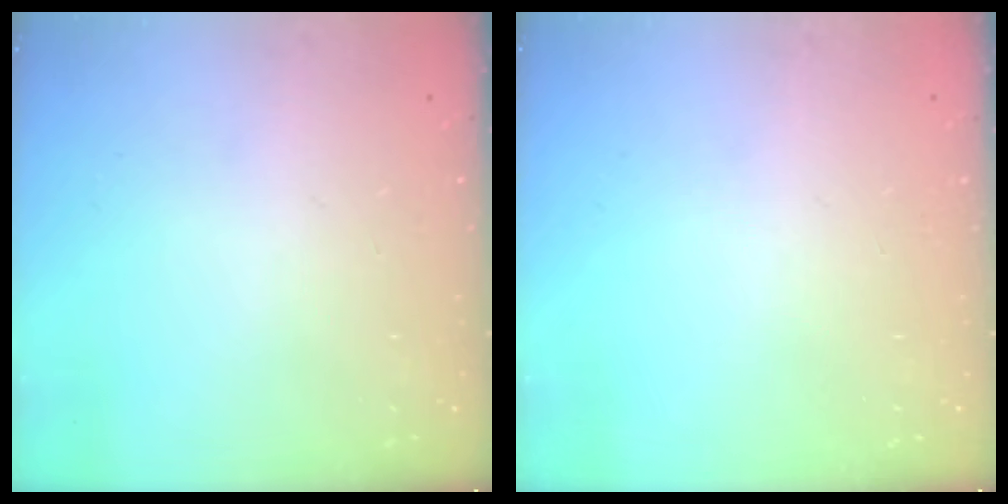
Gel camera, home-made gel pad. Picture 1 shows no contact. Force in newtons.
{"total": 0.0}